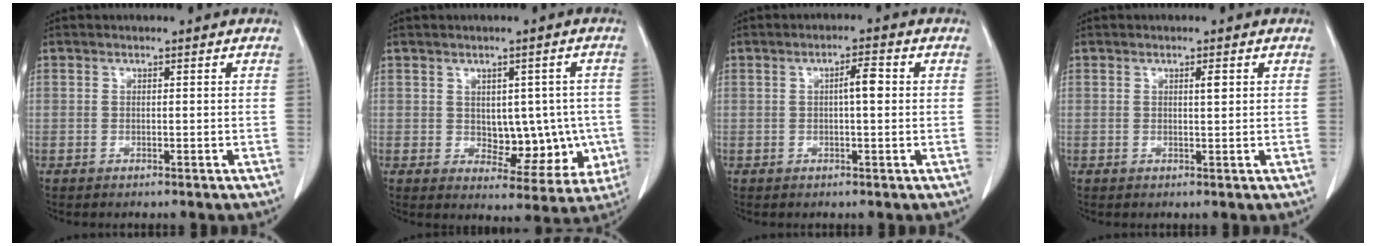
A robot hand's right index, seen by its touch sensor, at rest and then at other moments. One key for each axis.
{"total": 9.2, "fx": -0.6, "fy": 5.6, "fz": 7.3, "tx": -0.070, "ty": 0.013, "tz": 0.009}
{"total": 3.1, "fx": 0.4, "fy": 0.5, "fz": 3.1, "tx": -0.051, "ty": 0.006, "tz": 0.004}
{"total": 1.2, "fx": 0.5, "fy": 0.1, "fz": 1.1, "tx": -0.021, "ty": 0.000, "tz": 0.007}